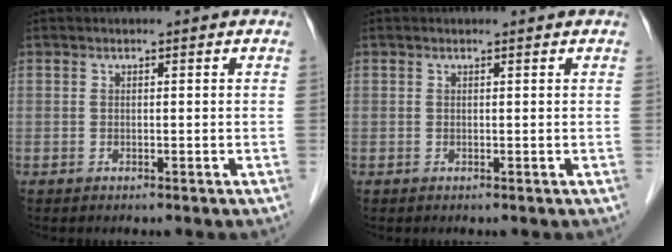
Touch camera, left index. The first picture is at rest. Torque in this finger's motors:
{"motor_torque": [0.11, -0.02, -0.06, 0.01]}